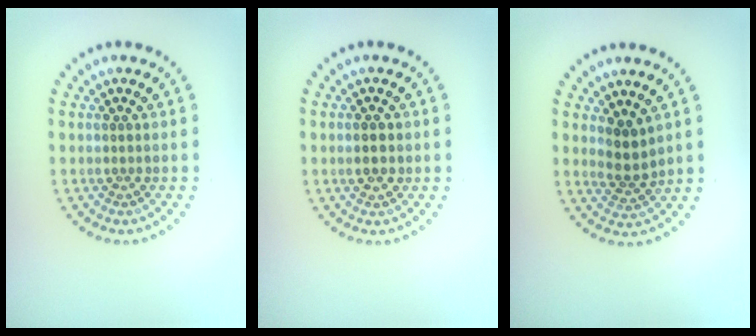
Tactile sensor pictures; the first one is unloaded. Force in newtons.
{"total": 2.2, "press": 2.2, "slide": 0.1}
{"total": 2.3, "press": 1.8, "slide": 1.3}